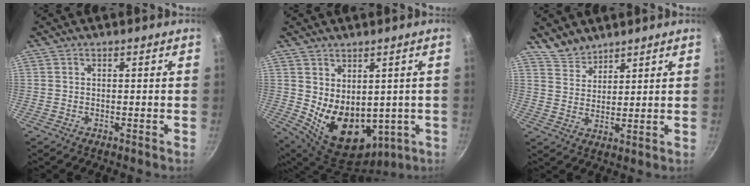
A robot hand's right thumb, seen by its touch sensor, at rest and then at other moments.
{"total": 13.1, "force": [0.5, 9.4, 9.1], "torque": [-0.118, -0.030, 0.043]}
{"total": 5.2, "force": [4.7, 2.1, 0.6], "torque": [-0.001, -0.022, 0.094]}